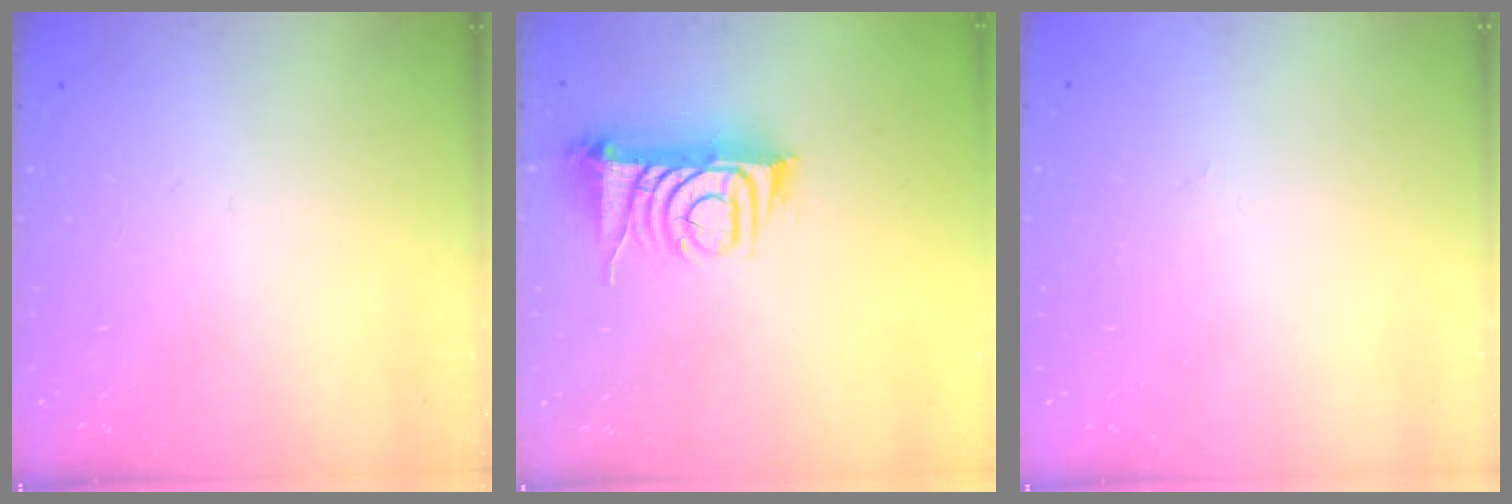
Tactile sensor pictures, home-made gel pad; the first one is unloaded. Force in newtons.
{"total": 9.7, "press": 9.6, "slide": 1.2}
{"total": 0.0}